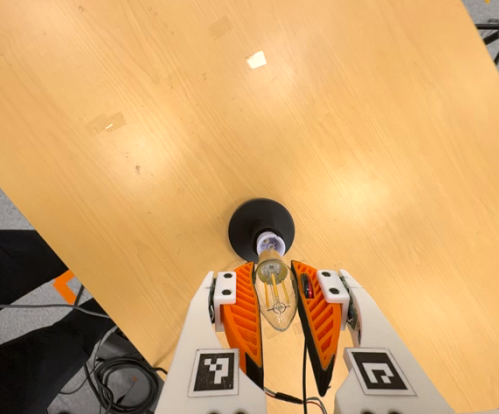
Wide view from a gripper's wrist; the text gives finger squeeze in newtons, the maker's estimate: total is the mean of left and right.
{"total": 21.2, "left": 24.0, "right": 18.3}